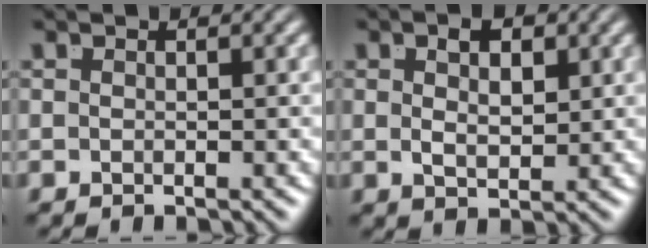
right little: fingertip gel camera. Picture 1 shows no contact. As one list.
[{"total": 2.5, "force": [0.8, 0.8, 2.2], "torque": [-0.029, -0.013, 0.023]}]